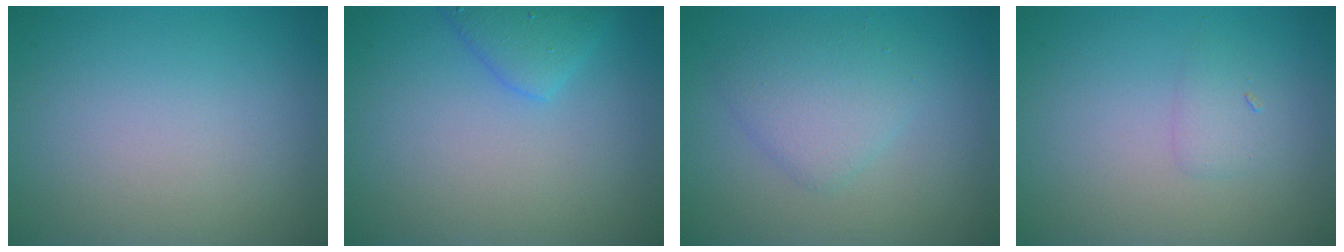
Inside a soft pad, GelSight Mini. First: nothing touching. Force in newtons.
{"total": 2.5, "press": 2.5, "slide": 0.2}
{"total": 2.9, "press": 2.9, "slide": 0.0}
{"total": 1.2, "press": 1.2, "slide": 0.1}